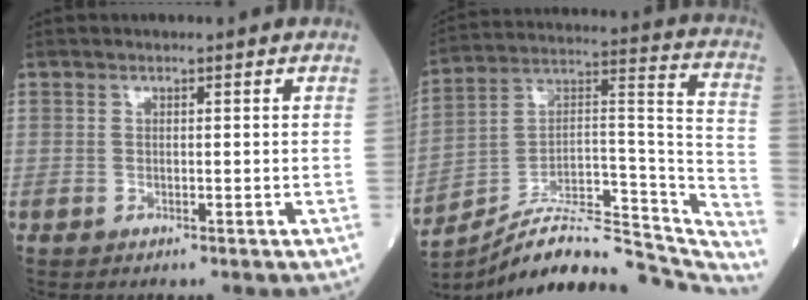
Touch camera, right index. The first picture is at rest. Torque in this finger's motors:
{"motor_torque": [-0.73, -0.71, -0.07, 0.00]}